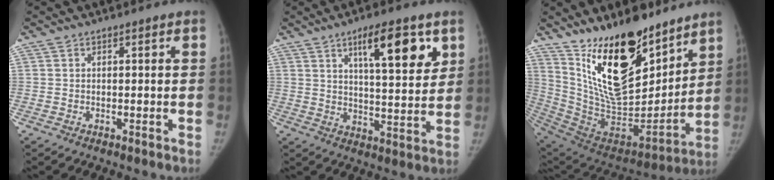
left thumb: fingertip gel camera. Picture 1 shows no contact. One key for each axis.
{"total": 13.4, "fx": 6.6, "fy": 4.1, "fz": 10.9, "tx": -0.136, "ty": -0.032, "tz": 0.101}
{"total": 26.0, "fx": 16.1, "fy": 11.4, "fz": 17.0, "tx": -0.242, "ty": -0.102, "tz": 0.287}